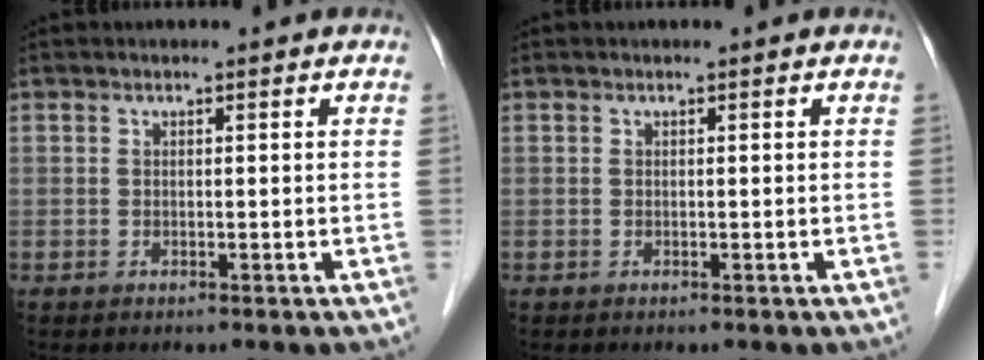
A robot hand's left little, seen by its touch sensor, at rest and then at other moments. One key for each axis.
{"total": 0.0}